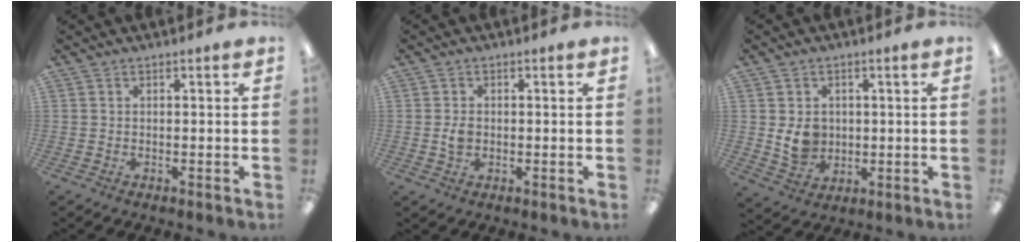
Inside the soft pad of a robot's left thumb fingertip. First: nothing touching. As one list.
[{"total": 2.7, "force": [-0.1, 1.8, 2.0], "torque": [-0.029, 0.001, -0.003]}, {"total": 7.0, "force": [0.7, 6.0, 3.5], "torque": [-0.047, 0.002, 0.014]}]